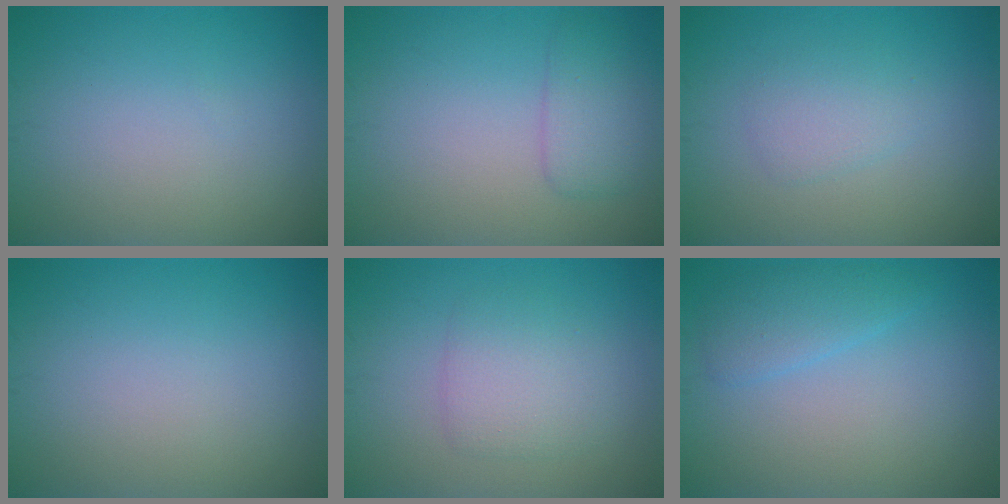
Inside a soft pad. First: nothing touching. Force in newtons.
{"total": 2.6, "press": 2.6, "slide": 0.0}
{"total": 1.8, "press": 1.8, "slide": 0.0}
{"total": 0.0}
{"total": 2.8, "press": 2.8, "slide": 0.0}
{"total": 2.3, "press": 2.3, "slide": 0.0}